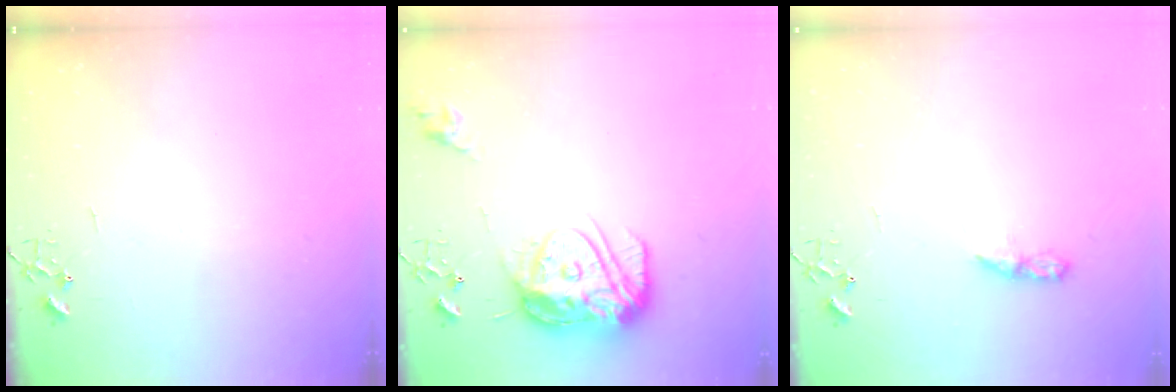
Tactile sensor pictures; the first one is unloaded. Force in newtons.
{"total": 15.2, "press": 15.1, "slide": 1.5}
{"total": 5.1, "press": 5.1, "slide": 0.6}